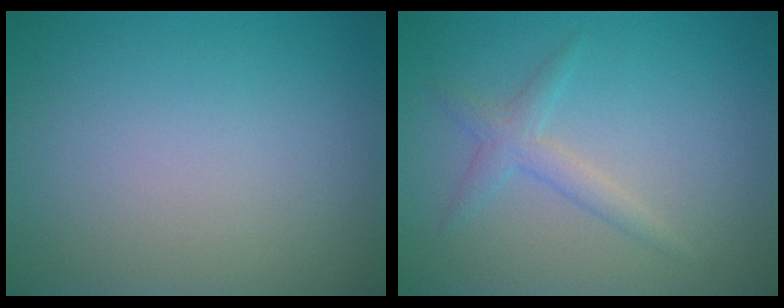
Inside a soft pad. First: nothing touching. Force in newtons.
{"total": 1.8, "press": 1.8, "slide": 0.1}